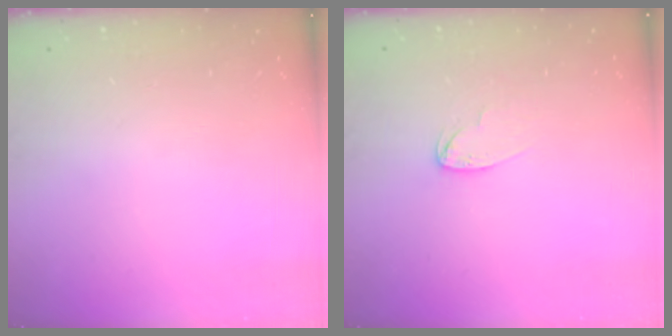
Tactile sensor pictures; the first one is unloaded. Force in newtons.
{"total": 3.5, "press": 3.5, "slide": 0.3}